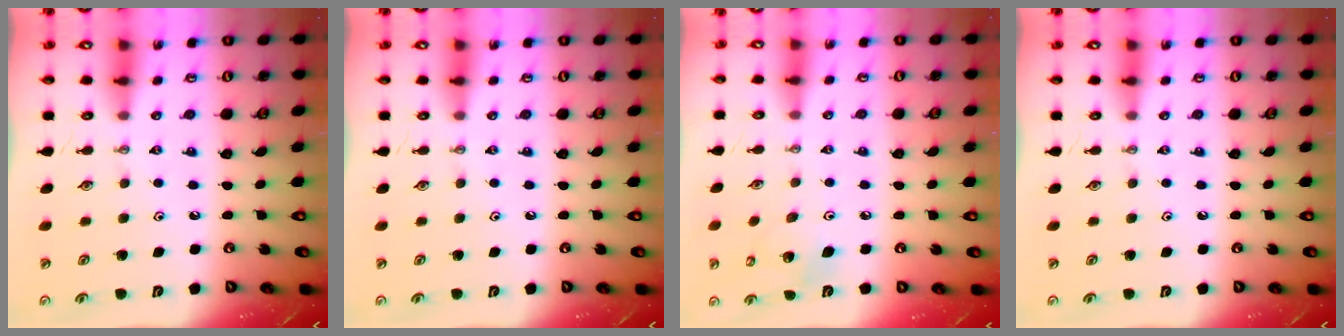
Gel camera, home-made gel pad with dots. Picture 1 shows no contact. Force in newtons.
{"total": 0.0}
{"total": 7.2, "press": 7.1, "slide": 1.1}
{"total": 0.0}